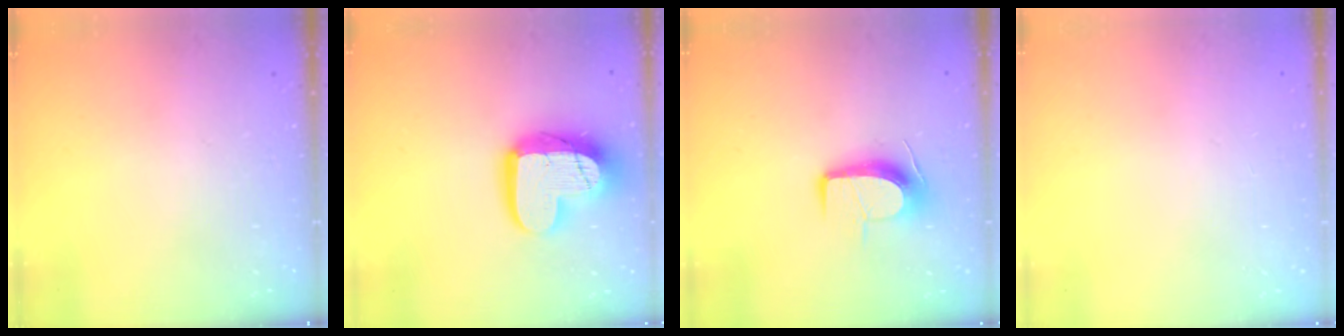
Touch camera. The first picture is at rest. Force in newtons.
{"total": 16.1, "press": 16.1, "slide": 0.9}
{"total": 10.3, "press": 10.3, "slide": 0.6}
{"total": 0.0}